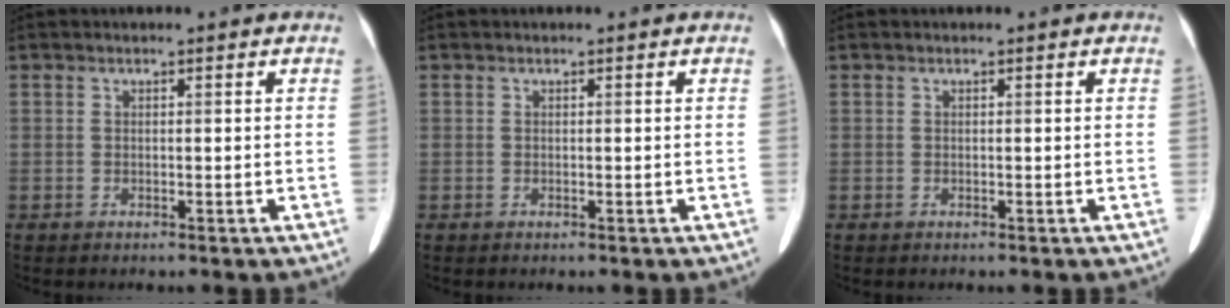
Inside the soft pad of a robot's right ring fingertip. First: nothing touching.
{"total": 0.0}
{"total": 0.0}